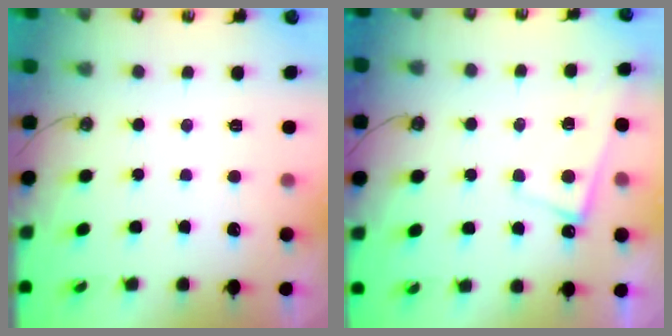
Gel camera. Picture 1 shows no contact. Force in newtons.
{"total": 2.2, "press": 2.1, "slide": 0.4}